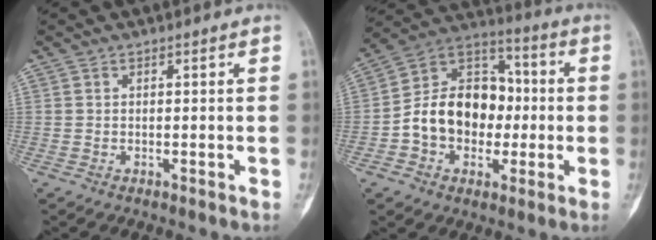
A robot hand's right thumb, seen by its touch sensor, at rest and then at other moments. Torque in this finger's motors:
{"motor_torque": [1.27, 1.08, 0.81, -0.66, 0.09]}